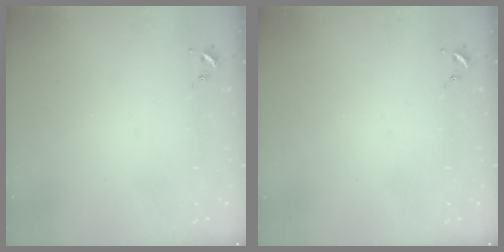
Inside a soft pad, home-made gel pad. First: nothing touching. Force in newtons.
{"total": 0.0}